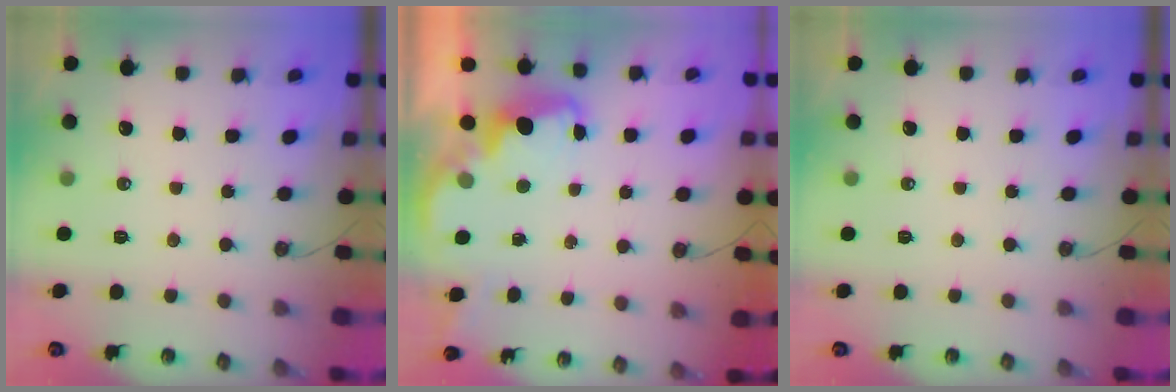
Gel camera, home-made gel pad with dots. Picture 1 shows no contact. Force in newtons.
{"total": 2.1, "press": 2.0, "slide": 0.6}
{"total": 0.0}